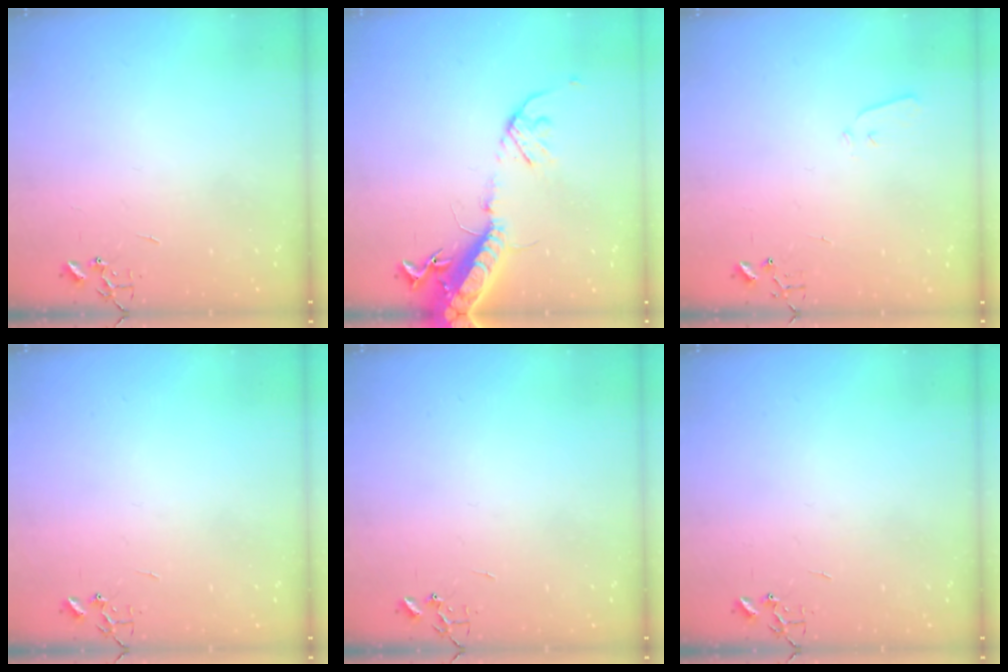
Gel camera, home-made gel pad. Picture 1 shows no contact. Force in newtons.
{"total": 17.1, "press": 16.6, "slide": 4.0}
{"total": 3.6, "press": 3.5, "slide": 0.6}
{"total": 0.0}
{"total": 0.0}
{"total": 0.0}